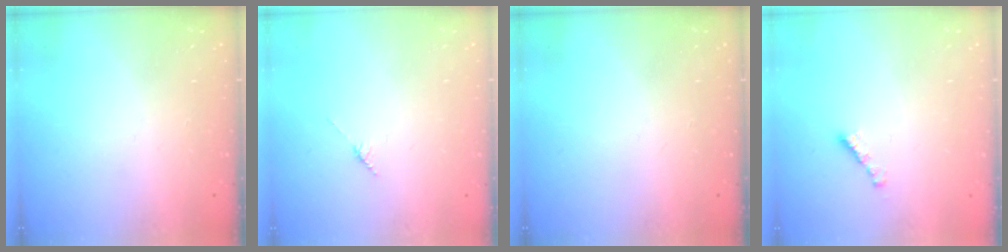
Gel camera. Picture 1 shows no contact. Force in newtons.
{"total": 2.8, "press": 2.8, "slide": 0.4}
{"total": 0.0}
{"total": 2.3, "press": 2.3, "slide": 0.2}